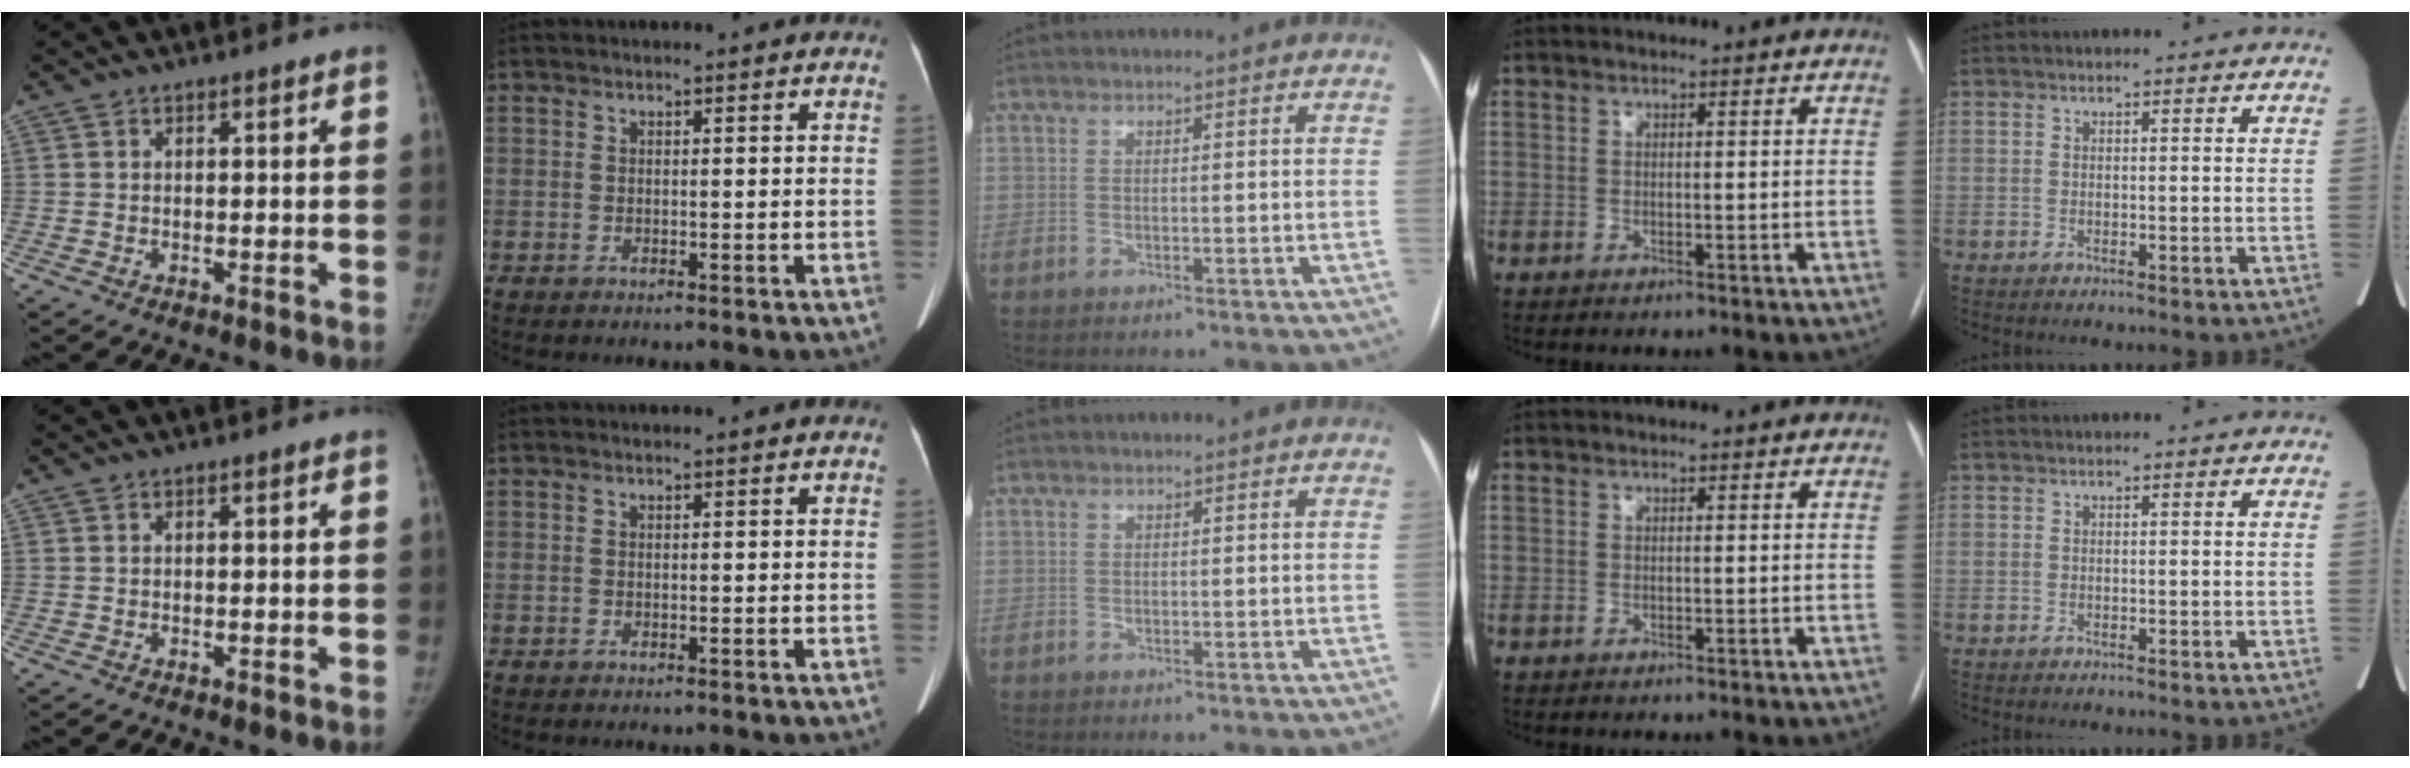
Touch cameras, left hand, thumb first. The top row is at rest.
{}